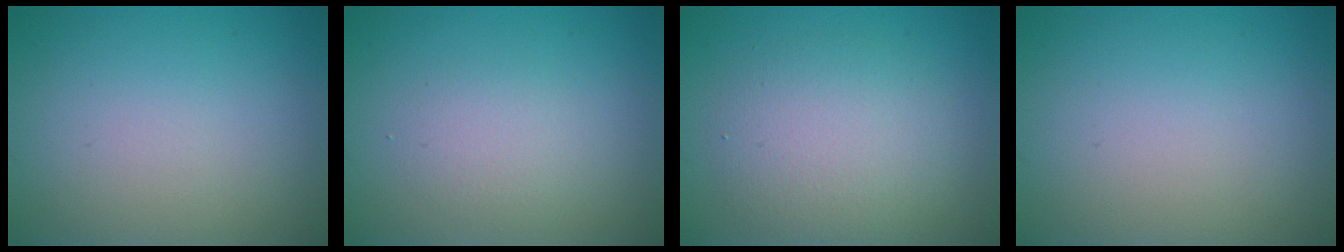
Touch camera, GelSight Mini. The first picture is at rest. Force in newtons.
{"total": 1.9, "press": 1.9, "slide": 0.1}
{"total": 4.6, "press": 4.6, "slide": 0.1}
{"total": 0.0}